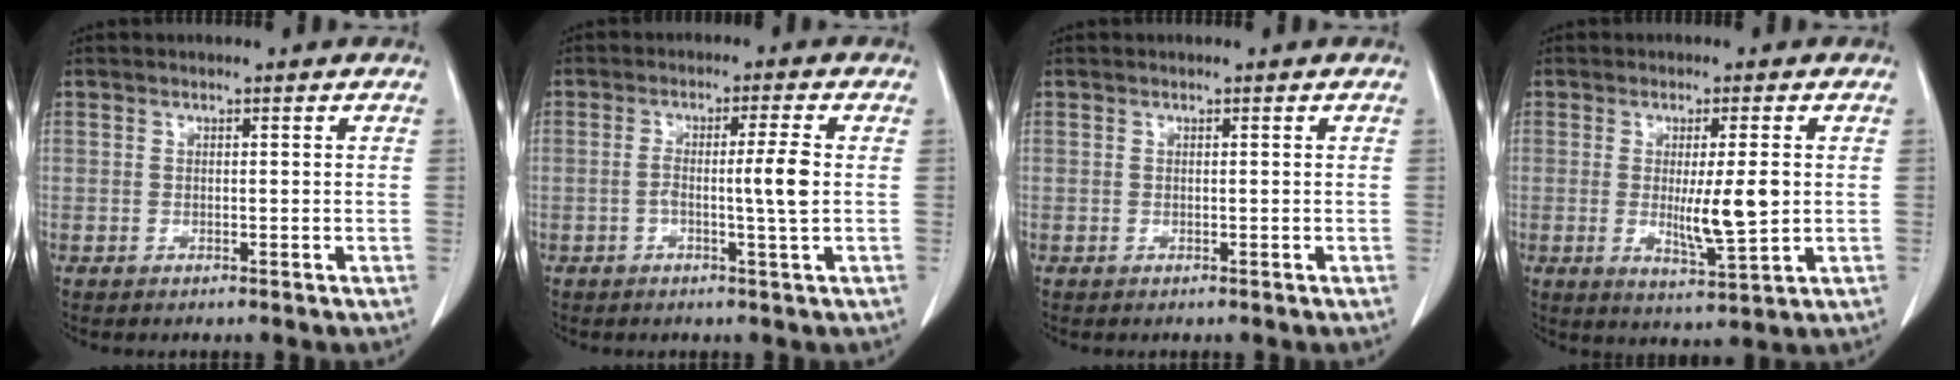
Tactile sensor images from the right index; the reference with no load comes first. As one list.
[{"total": 5.0, "force": [-0.4, -0.6, 5.0], "torque": [-0.085, 0.003, -0.008]}, {"total": 0.0}, {"total": 7.2, "force": [0.0, 0.8, 7.2], "torque": [-0.117, -0.017, 0.005]}]